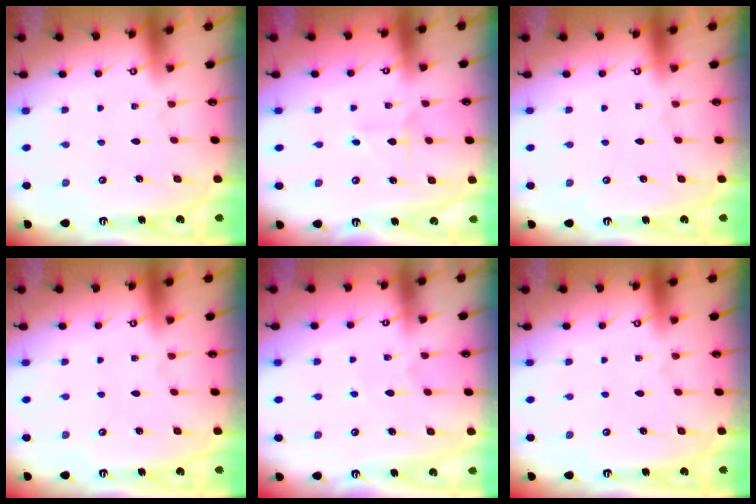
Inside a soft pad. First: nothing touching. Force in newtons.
{"total": 2.7, "press": 2.7, "slide": 0.2}
{"total": 0.0}
{"total": 0.0}
{"total": 5.1, "press": 5.1, "slide": 0.3}
{"total": 0.0}